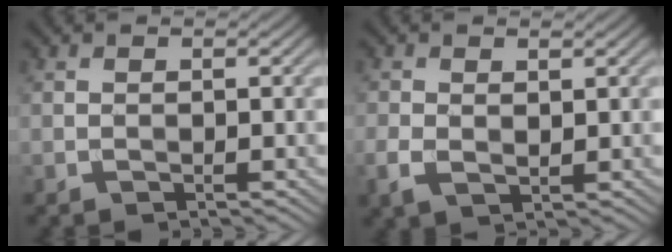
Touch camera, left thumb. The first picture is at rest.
{"total": 2.6, "force": [0.1, 1.5, 2.1], "torque": [-0.051, -0.005, 0.005]}